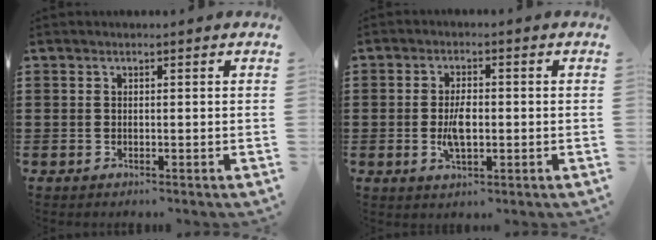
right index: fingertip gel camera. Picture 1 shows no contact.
{"total": 4.7, "force": [-0.6, 2.1, 4.2], "torque": [-0.090, -0.001, -0.014]}